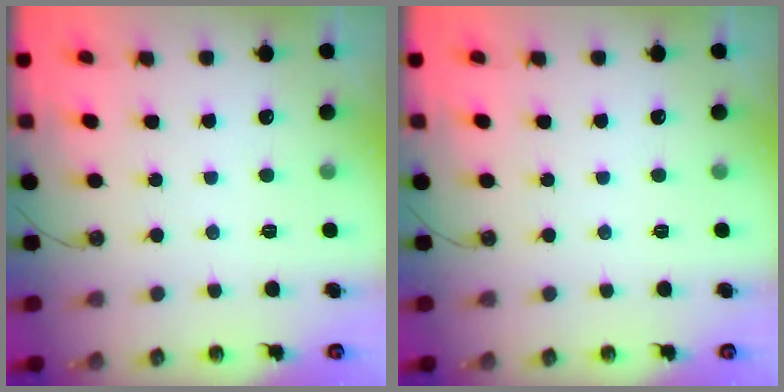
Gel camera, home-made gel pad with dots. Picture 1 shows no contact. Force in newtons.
{"total": 0.0}